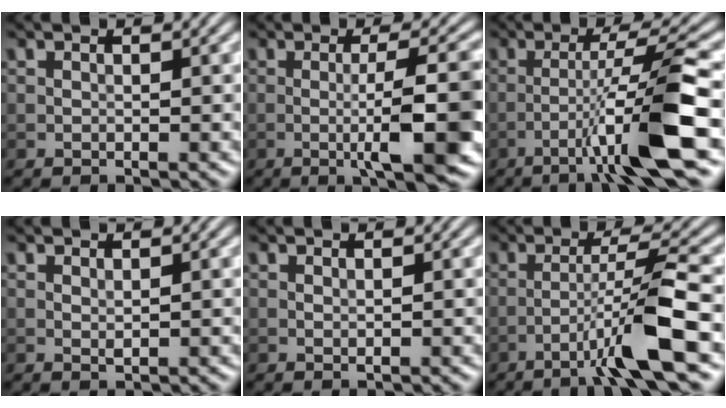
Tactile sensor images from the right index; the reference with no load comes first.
{"total": 7.8, "force": [-1.5, 1.3, 7.5], "torque": [-0.106, 0.007, -0.029]}
{"total": 8.0, "force": [-3.1, 0.2, 7.3], "torque": [-0.120, 0.018, -0.055]}
{"total": 0.6, "force": [0.3, 0.2, 0.4], "torque": [-0.010, -0.003, 0.008]}
{"total": 0.0}
{"total": 6.5, "force": [-3.1, 0.0, 5.7], "torque": [-0.093, 0.019, -0.062]}